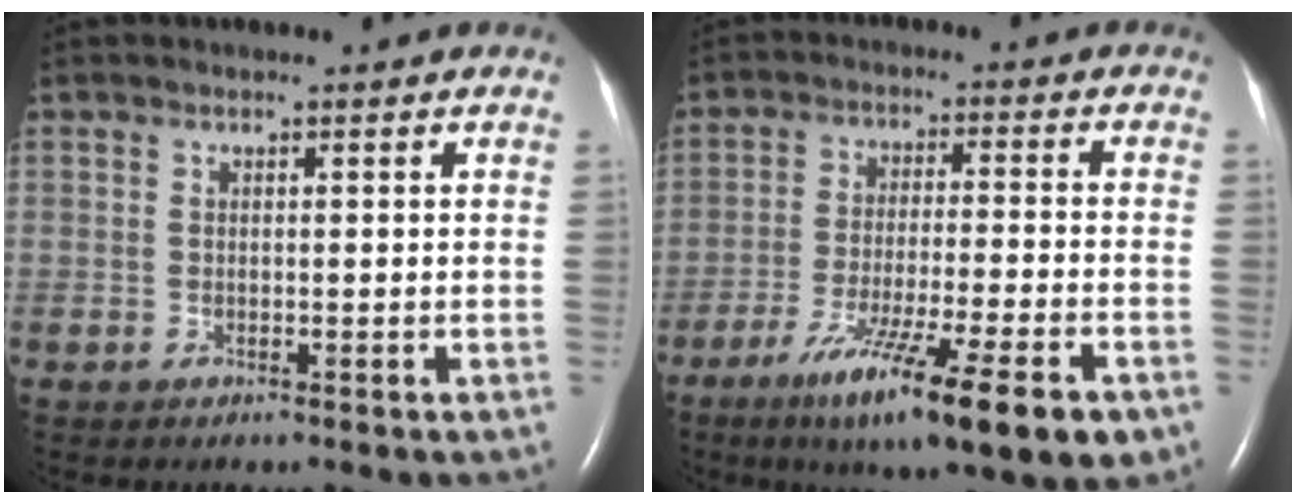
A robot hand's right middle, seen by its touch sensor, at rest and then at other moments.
{"total": 16.4, "force": [-9.5, 1.4, 13.3], "torque": [-0.180, -0.038, -0.151]}